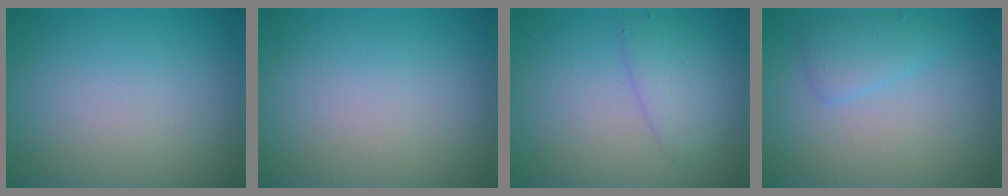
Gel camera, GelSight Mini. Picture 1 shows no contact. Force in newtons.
{"total": 0.0}
{"total": 2.8, "press": 2.8, "slide": 0.1}
{"total": 1.9, "press": 1.9, "slide": 0.0}